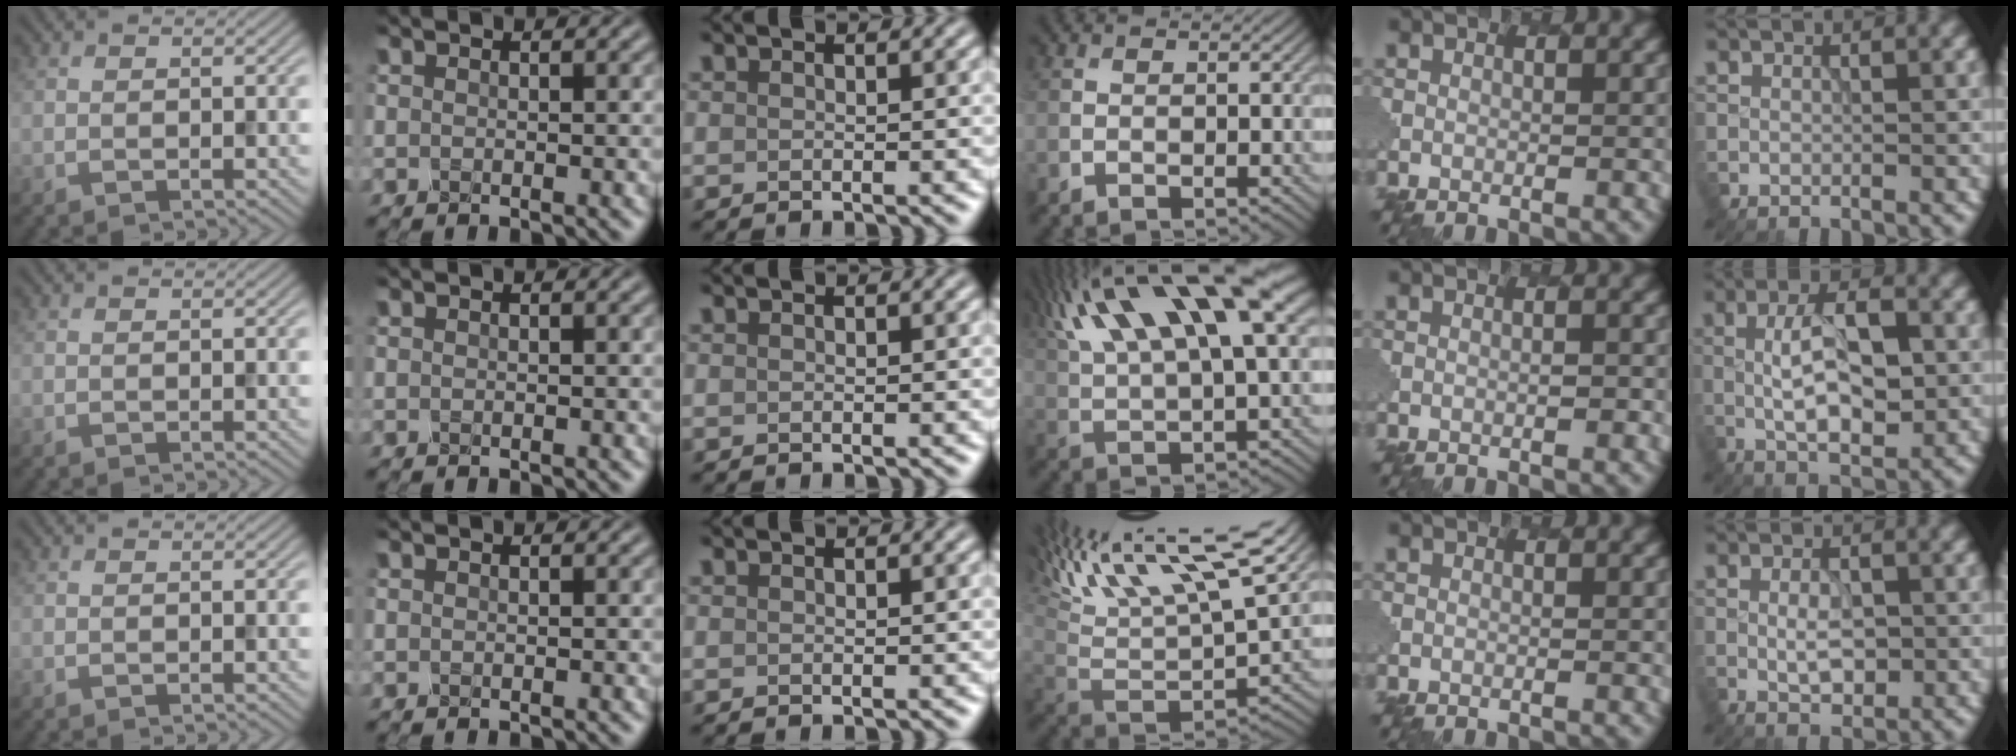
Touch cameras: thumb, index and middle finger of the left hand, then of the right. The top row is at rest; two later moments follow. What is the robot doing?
{"motion": "dispense", "object": "oil cruet"}